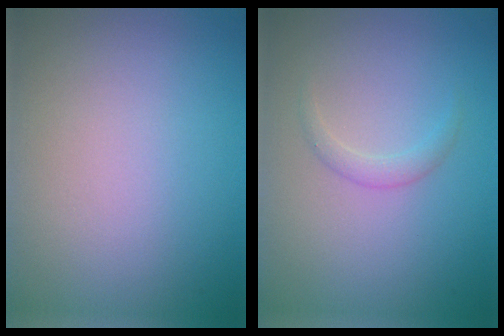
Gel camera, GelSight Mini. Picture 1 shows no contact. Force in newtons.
{"total": 1.2, "press": 1.2, "slide": 0.0}